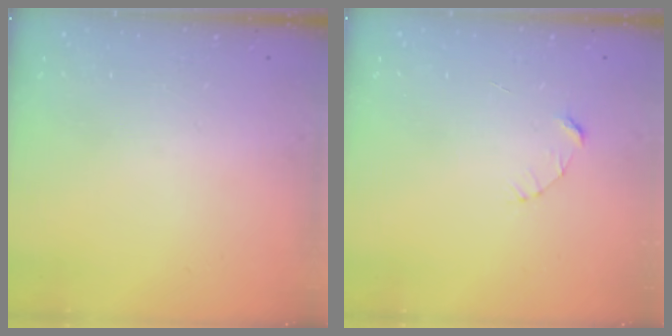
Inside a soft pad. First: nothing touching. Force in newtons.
{"total": 2.4, "press": 2.4, "slide": 0.2}